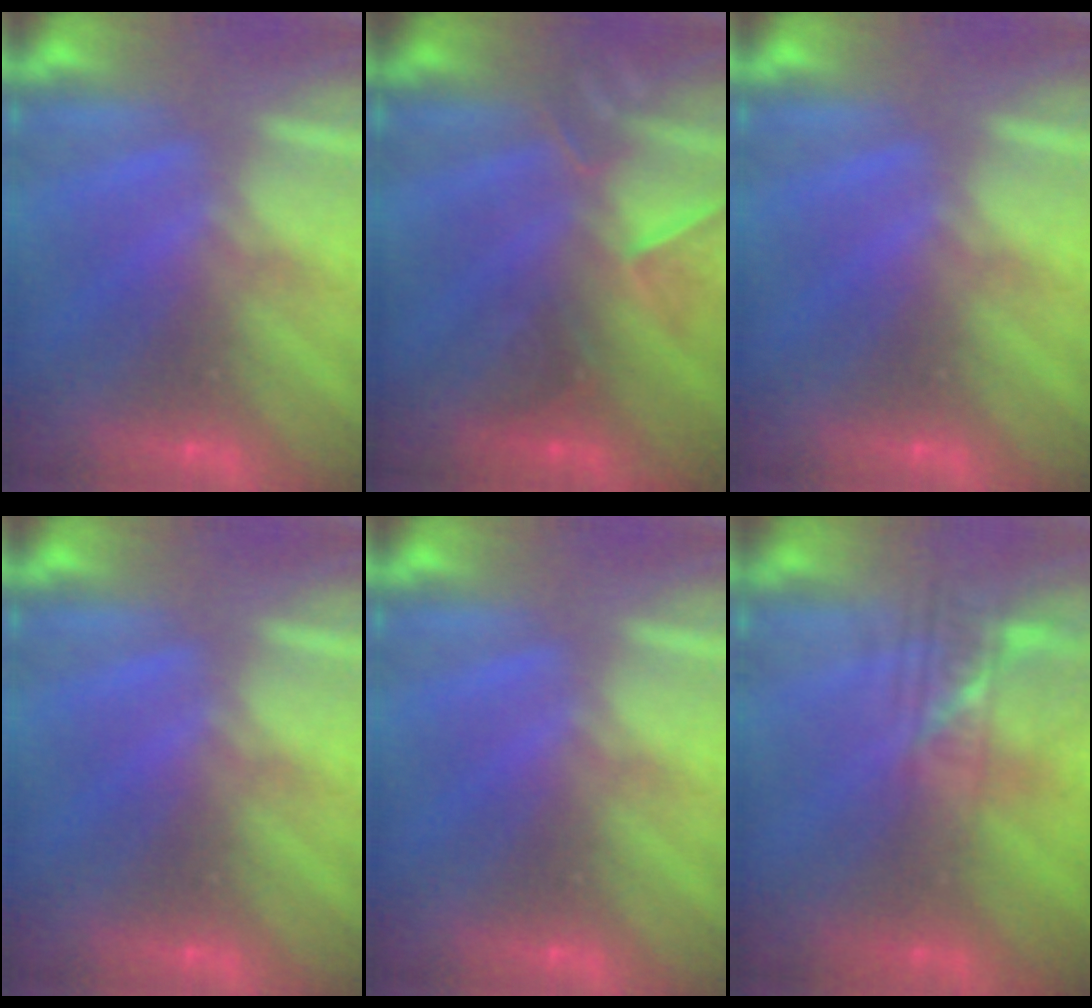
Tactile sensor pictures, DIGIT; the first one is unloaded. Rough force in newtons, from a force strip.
{"total": 2.4}
{"total": 0.0}
{"total": 0.0}
{"total": 0.0}
{"total": 2.3}